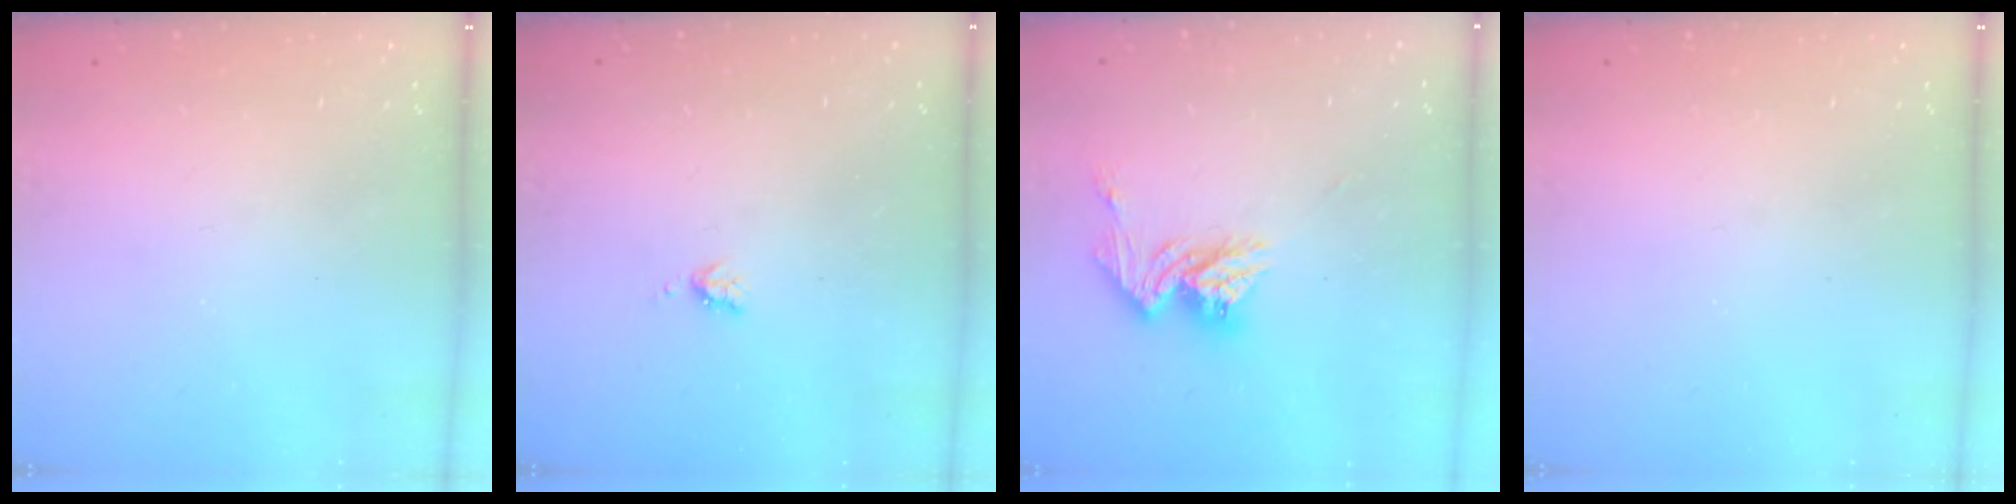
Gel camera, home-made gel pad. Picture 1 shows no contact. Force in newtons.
{"total": 3.3, "press": 3.3, "slide": 0.6}
{"total": 11.2, "press": 11.2, "slide": 0.9}
{"total": 0.0}